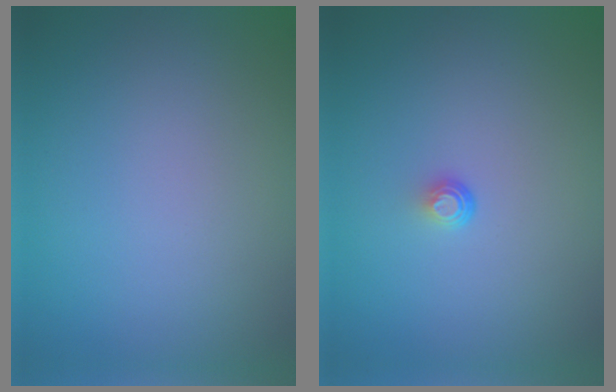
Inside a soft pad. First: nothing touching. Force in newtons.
{"total": 0.9, "press": 0.5, "slide": 0.7}